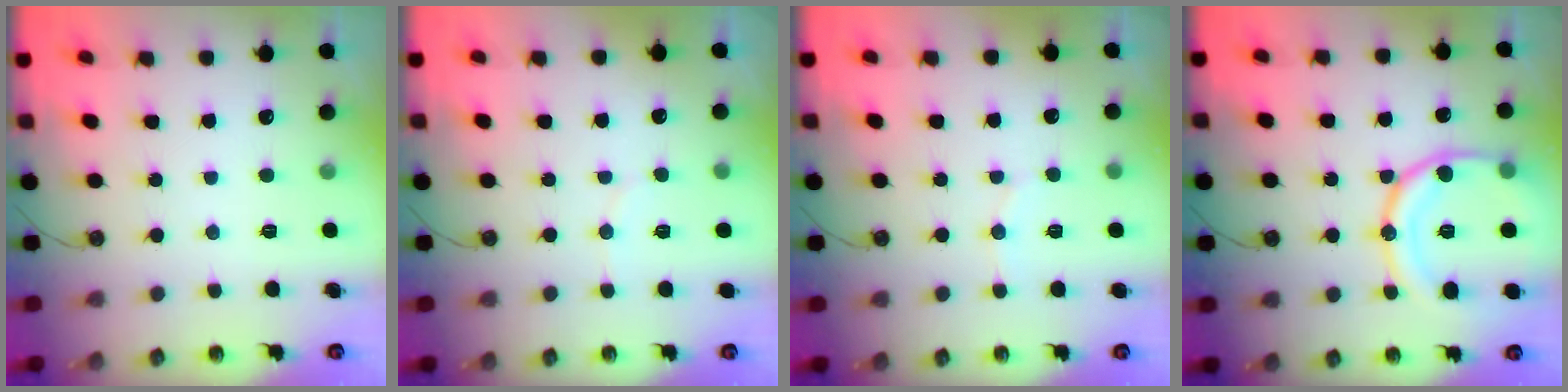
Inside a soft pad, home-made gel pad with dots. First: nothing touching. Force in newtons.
{"total": 3.8, "press": 3.6, "slide": 1.2}
{"total": 5.8, "press": 5.5, "slide": 1.7}
{"total": 17.2, "press": 17.1, "slide": 2.0}